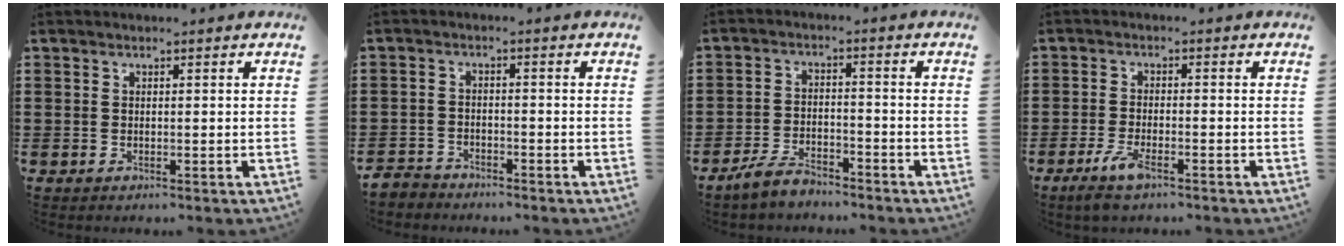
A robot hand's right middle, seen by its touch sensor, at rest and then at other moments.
{"total": 2.9, "force": [-2.8, 0.6, -0.1], "torque": [-0.013, -0.003, -0.064]}
{"total": 4.7, "force": [-4.2, 1.2, 1.8], "torque": [-0.042, 0.003, -0.084]}
{"total": 4.4, "force": [-2.7, 1.1, 3.3], "torque": [-0.071, -0.006, -0.053]}